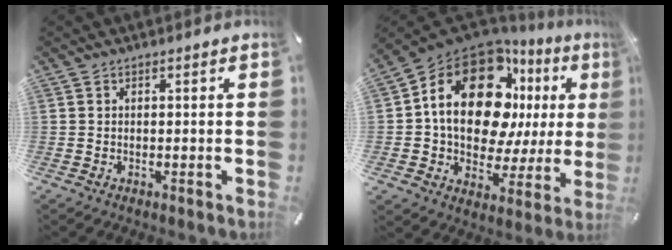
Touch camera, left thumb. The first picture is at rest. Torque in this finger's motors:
{"motor_torque": [2.51, 2.50, 2.54, -0.23, 0.29]}